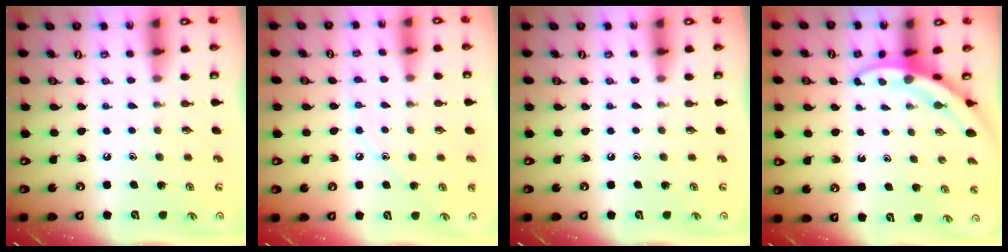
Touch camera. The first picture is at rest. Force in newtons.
{"total": 6.3, "press": 6.2, "slide": 0.7}
{"total": 0.0}
{"total": 3.4, "press": 3.4, "slide": 0.2}